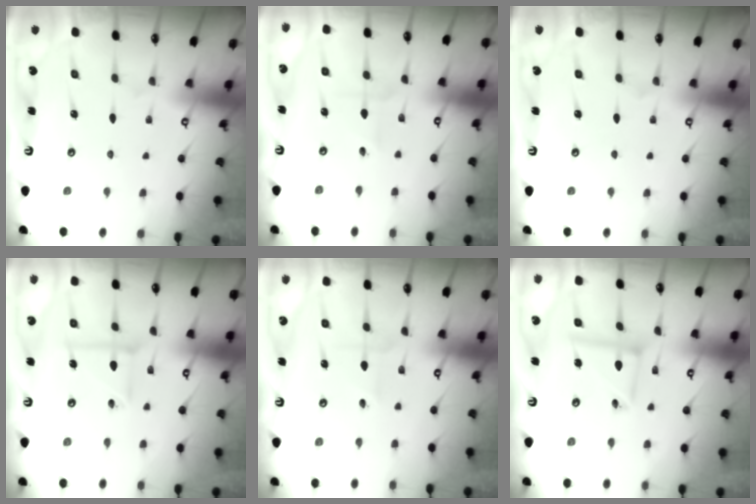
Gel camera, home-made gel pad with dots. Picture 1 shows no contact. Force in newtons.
{"total": 1.6, "press": 1.6, "slide": 0.3}
{"total": 0.0}
{"total": 6.8, "press": 6.7, "slide": 1.3}
{"total": 1.6, "press": 1.6, "slide": 0.3}
{"total": 7.4, "press": 7.4, "slide": 0.6}